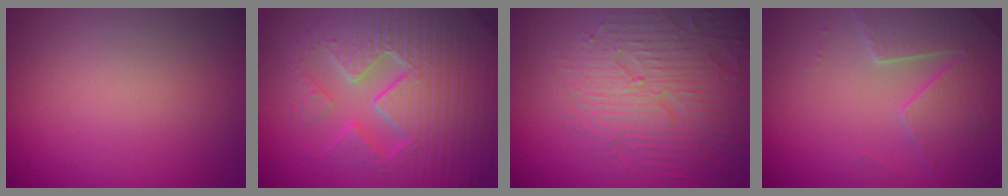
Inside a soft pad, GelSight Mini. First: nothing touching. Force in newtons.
{"total": 9.8, "press": 6.9, "slide": 7.0}
{"total": 6.2, "press": 5.2, "slide": 3.4}
{"total": 4.3, "press": 4.1, "slide": 1.1}